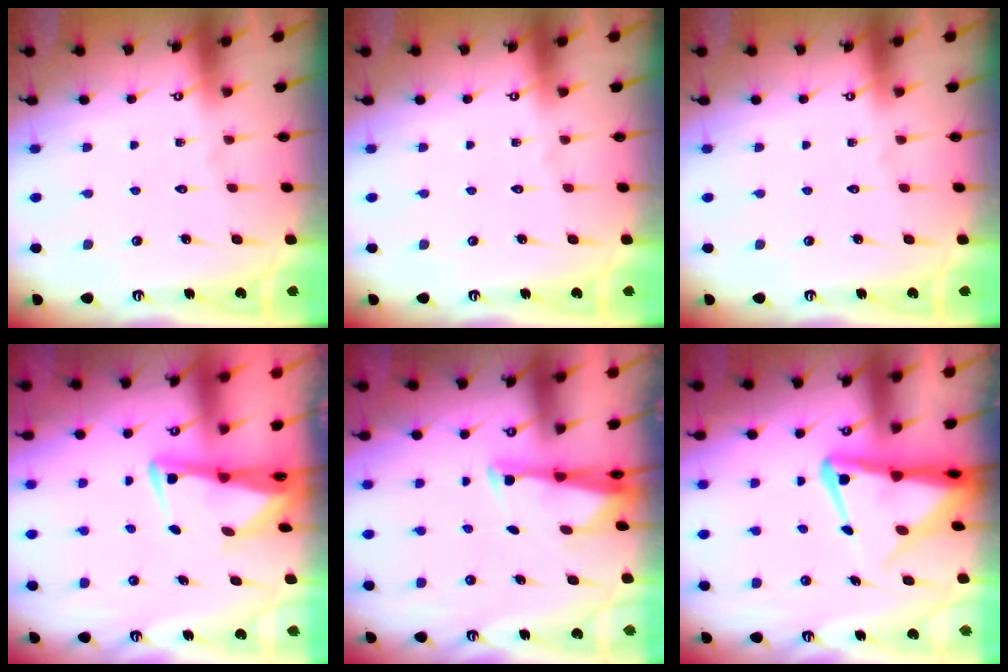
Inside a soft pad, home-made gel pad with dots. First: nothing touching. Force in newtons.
{"total": 0.0}
{"total": 0.0}
{"total": 4.8, "press": 4.8, "slide": 0.8}
{"total": 2.8, "press": 2.7, "slide": 0.7}
{"total": 8.5, "press": 8.5, "slide": 0.8}